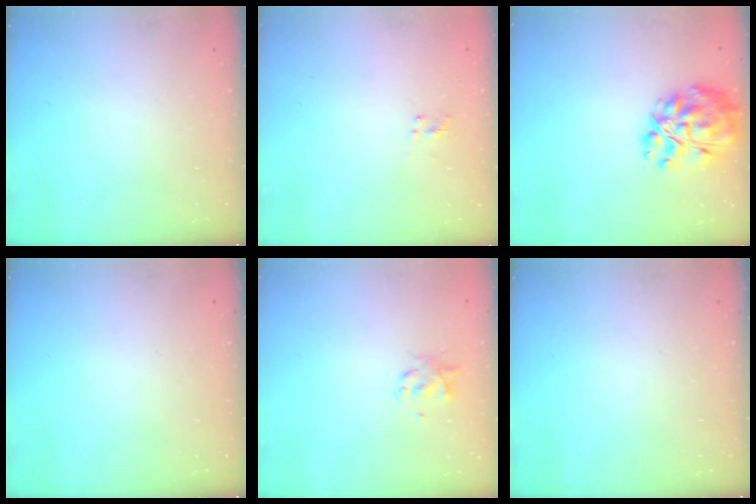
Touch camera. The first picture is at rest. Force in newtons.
{"total": 1.3, "press": 1.2, "slide": 0.6}
{"total": 16.7, "press": 15.6, "slide": 5.9}
{"total": 0.0}
{"total": 2.1, "press": 2.1, "slide": 0.4}
{"total": 0.0}